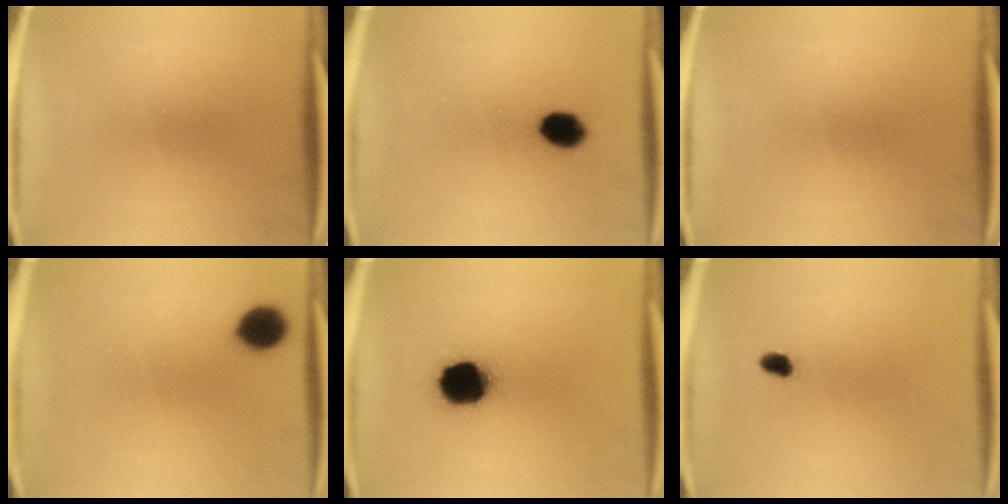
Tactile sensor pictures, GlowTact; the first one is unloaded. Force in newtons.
{"total": 6.6}
{"total": 0.0}
{"total": 6.7}
{"total": 14.2}
{"total": 1.8}